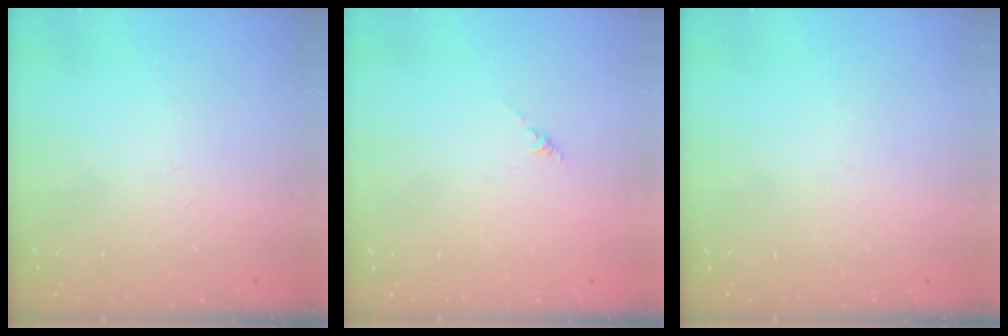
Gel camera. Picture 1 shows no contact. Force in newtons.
{"total": 0.0}
{"total": 0.0}